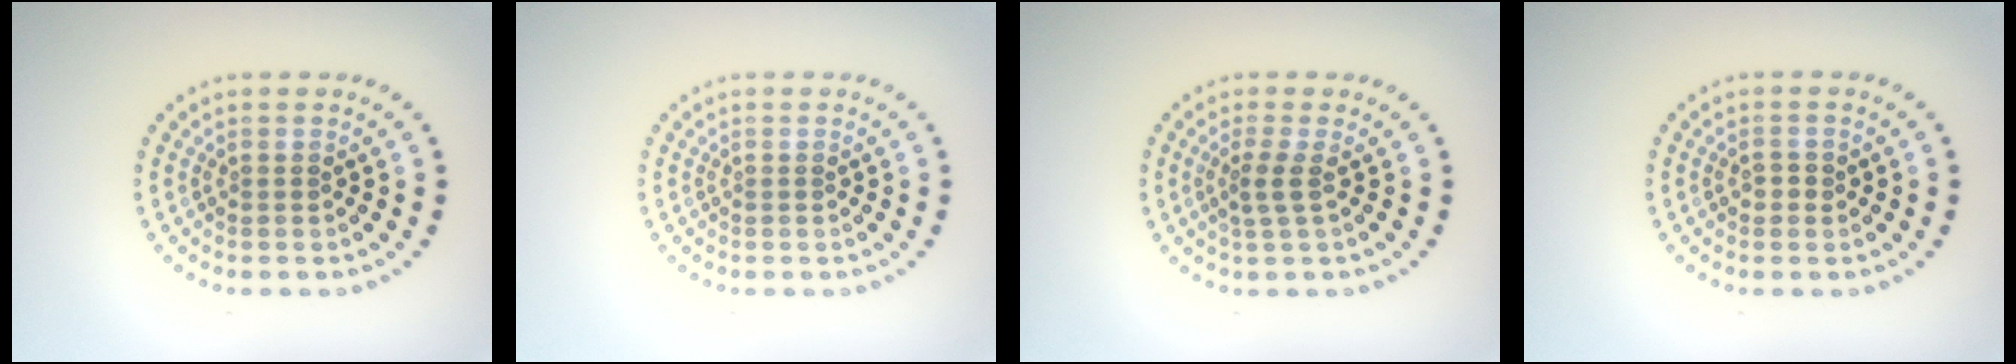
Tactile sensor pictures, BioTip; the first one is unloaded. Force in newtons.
{"total": 0.0}
{"total": 1.8, "press": 1.3, "slide": 1.2}
{"total": 0.9, "press": 0.9, "slide": 0.1}